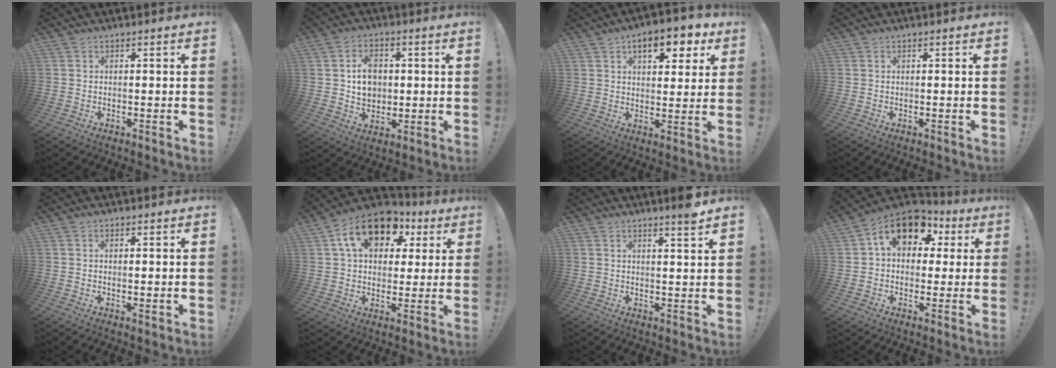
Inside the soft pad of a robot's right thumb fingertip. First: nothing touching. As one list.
[{"total": 9.1, "force": [1.3, 7.5, 5.0], "torque": [-0.071, 0.002, 0.026]}, {"total": 10.7, "force": [5.4, 4.8, 7.8], "torque": [-0.100, -0.023, 0.089]}, {"total": 0.0}, {"total": 1.3, "force": [0.6, 0.2, 1.2], "torque": [-0.012, -0.006, 0.008]}, {"total": 17.2, "force": [7.7, 11.4, 10.3], "torque": [-0.155, -0.024, 0.137]}, {"total": 4.1, "force": [3.0, -0.5, 2.7], "torque": [-0.029, -0.027, 0.045]}, {"total": 14.9, "force": [6.1, 10.0, 9.2], "torque": [-0.140, -0.014, 0.113]}]